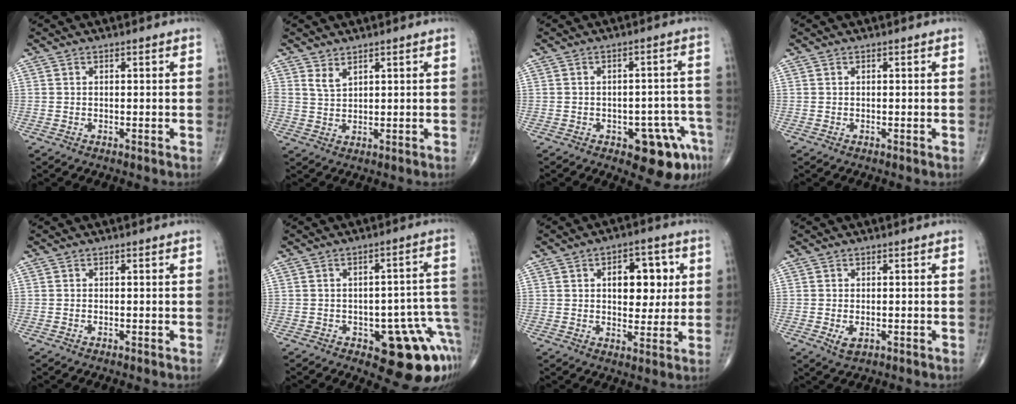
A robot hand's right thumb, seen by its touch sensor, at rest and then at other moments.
{"total": 2.5, "force": [1.8, 1.0, 1.3], "torque": [-0.022, -0.015, 0.043]}
{"total": 10.0, "force": [-5.0, 4.4, 7.5], "torque": [-0.059, 0.032, -0.055]}
{"total": 0.0}
{"total": 0.0}
{"total": 15.2, "force": [-6.3, 6.5, 12.3], "torque": [-0.077, 0.051, -0.062]}
{"total": 10.5, "force": [2.4, 6.3, 8.0], "torque": [-0.066, -0.004, 0.034]}
{"total": 2.4, "force": [-0.7, 1.4, 1.9], "torque": [-0.032, -0.003, -0.007]}